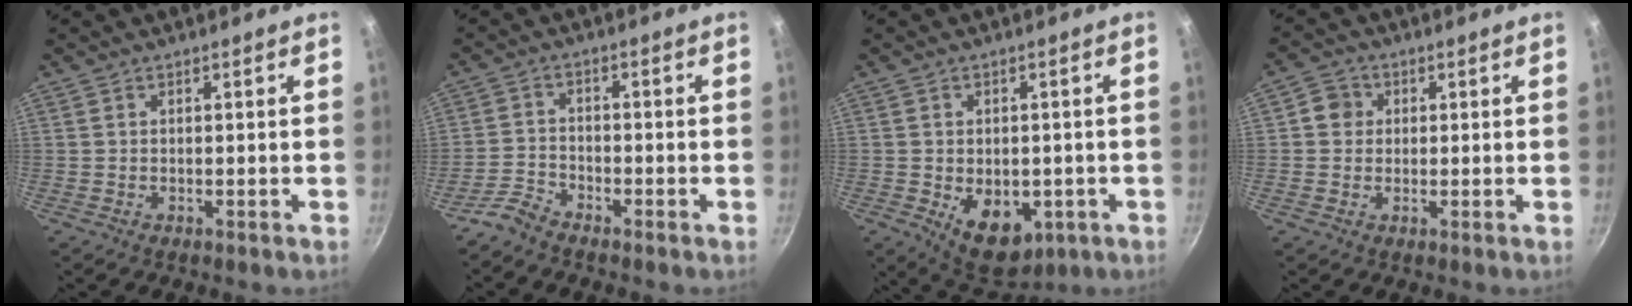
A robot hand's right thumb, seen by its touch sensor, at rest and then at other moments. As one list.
[{"total": 3.6, "force": [-3.3, 1.1, 1.0], "torque": [-0.024, 0.024, -0.075]}, {"total": 10.7, "force": [-2.8, 7.1, 7.4], "torque": [-0.072, -0.003, -0.021]}, {"total": 3.9, "force": [0.6, 3.7, 1.2], "torque": [0.006, 0.003, -0.001]}]